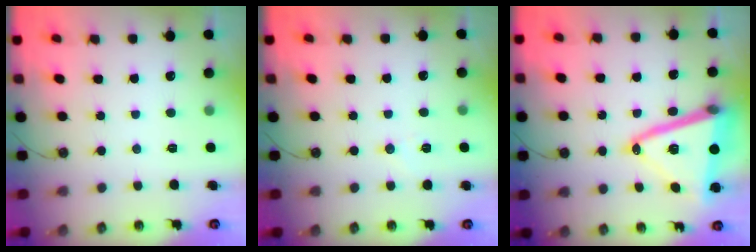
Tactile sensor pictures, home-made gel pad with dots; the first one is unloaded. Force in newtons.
{"total": 4.4, "press": 4.0, "slide": 1.8}
{"total": 20.6, "press": 20.4, "slide": 2.7}